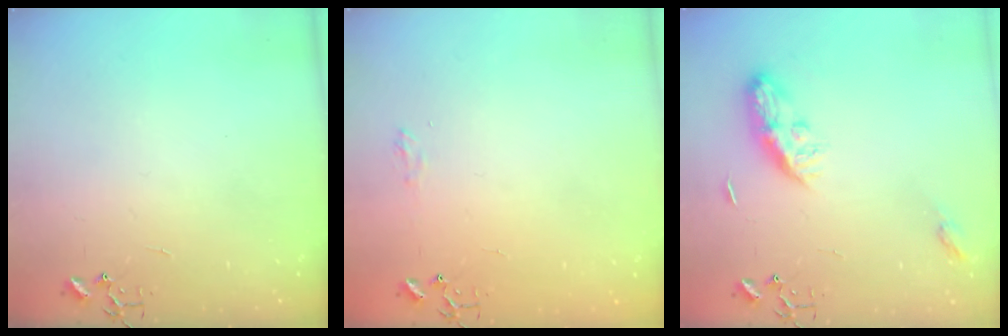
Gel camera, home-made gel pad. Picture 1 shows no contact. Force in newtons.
{"total": 6.9, "press": 6.9, "slide": 0.7}
{"total": 9.4, "press": 9.4, "slide": 0.1}